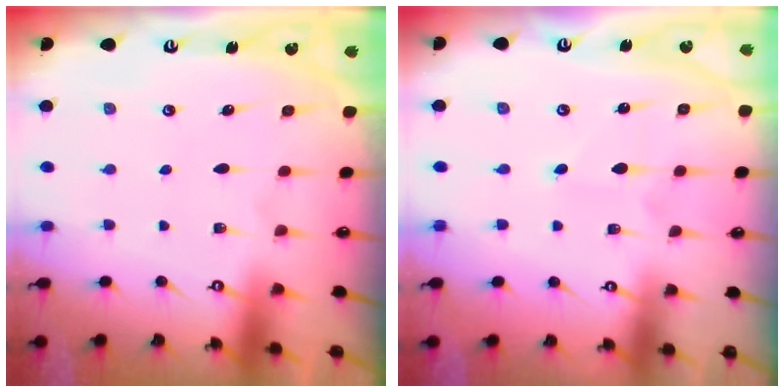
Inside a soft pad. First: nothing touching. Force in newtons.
{"total": 3.1, "press": 3.1, "slide": 0.3}